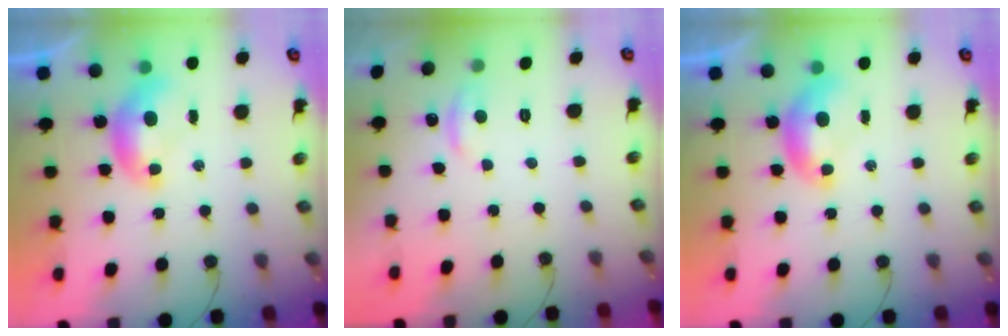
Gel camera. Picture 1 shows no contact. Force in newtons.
{"total": 1.7, "press": 1.6, "slide": 0.7}
{"total": 0.0}